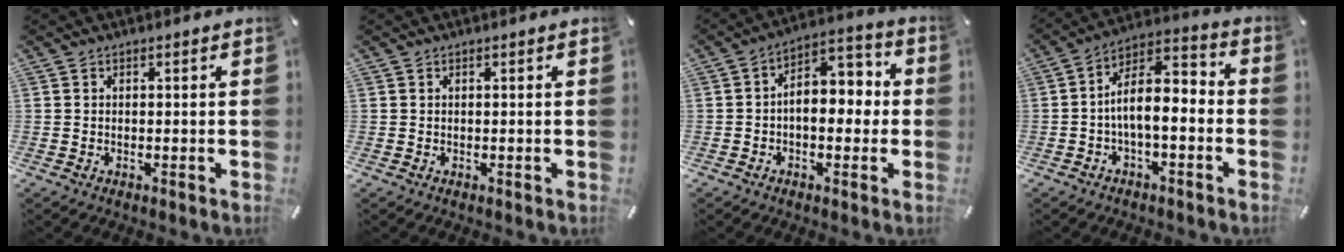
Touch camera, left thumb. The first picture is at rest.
{"total": 0.0}
{"total": 7.7, "force": [-0.7, 5.2, 5.7], "torque": [-0.073, -0.001, -0.018]}
{"total": 8.9, "force": [-2.5, 4.3, 7.4], "torque": [-0.137, 0.003, -0.046]}